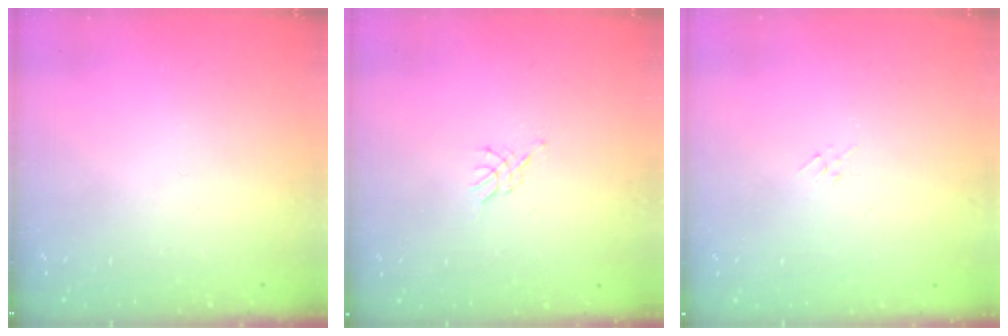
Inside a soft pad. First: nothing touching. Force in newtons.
{"total": 2.3, "press": 2.2, "slide": 0.5}
{"total": 2.9, "press": 2.9, "slide": 0.6}